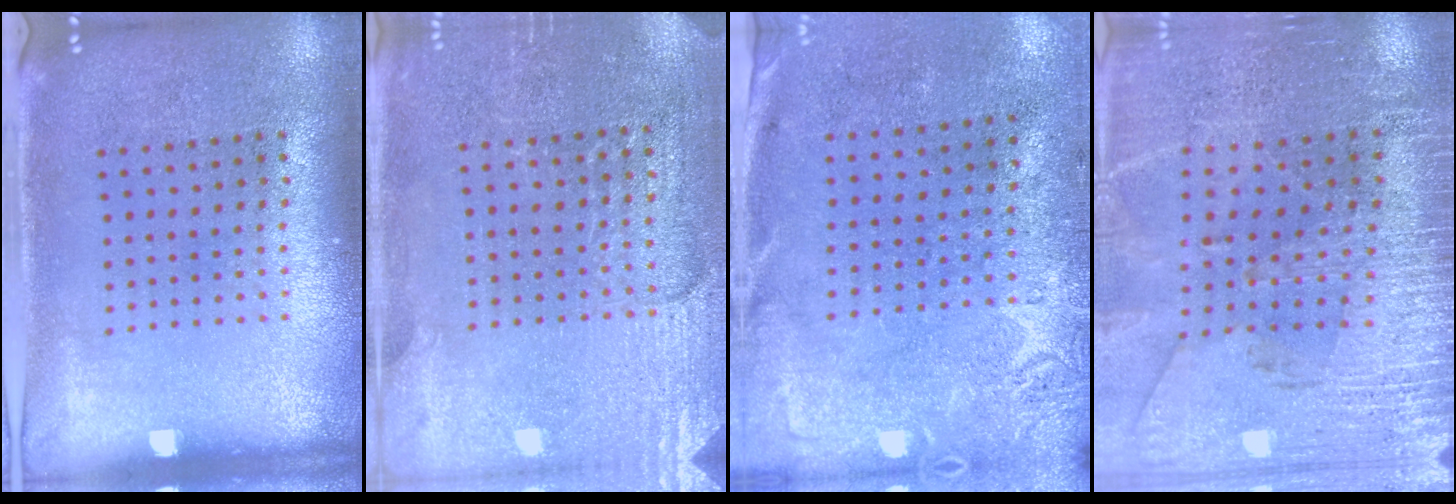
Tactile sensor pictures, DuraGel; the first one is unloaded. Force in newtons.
{"total": 2.9, "press": 2.8, "slide": 0.2}
{"total": 2.8, "press": 2.2, "slide": 1.8}
{"total": 3.0, "press": 2.9, "slide": 0.6}